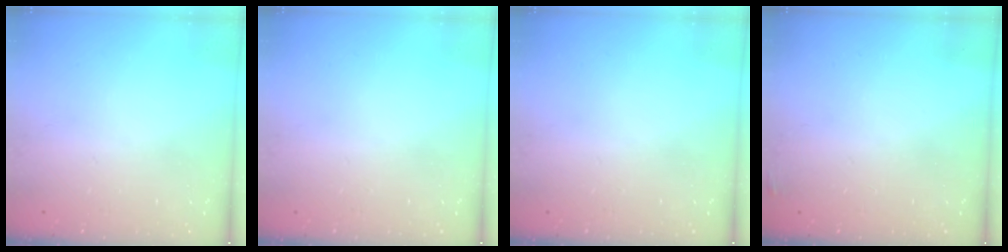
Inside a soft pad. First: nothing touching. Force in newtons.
{"total": 0.0}
{"total": 0.0}
{"total": 2.2, "press": 2.1, "slide": 0.7}